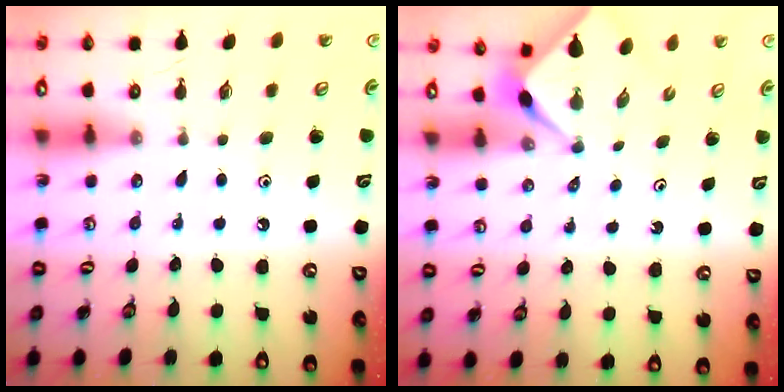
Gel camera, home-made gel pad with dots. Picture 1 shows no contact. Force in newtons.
{"total": 2.4, "press": 2.3, "slide": 0.3}